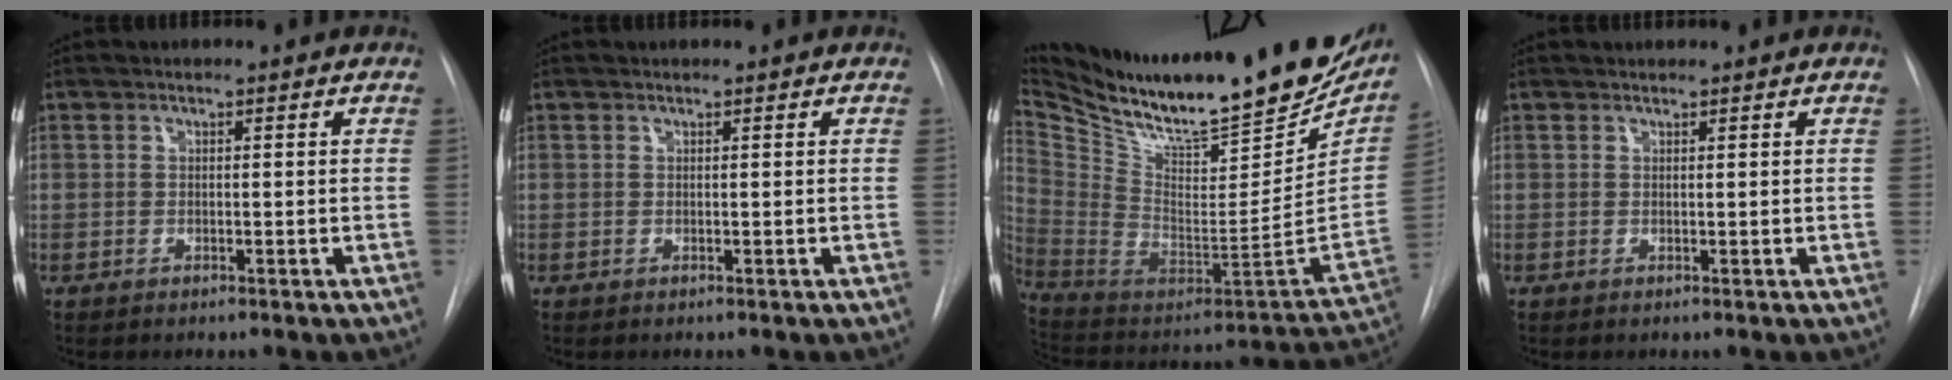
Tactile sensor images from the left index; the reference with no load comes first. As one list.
[{"total": 0.0}, {"total": 32.1, "force": [25.2, 7.3, 18.5], "torque": [-0.303, -0.048, 0.374]}, {"total": 1.0, "force": [1.0, 0.1, 0.1], "torque": [-0.004, 0.016, 0.021]}]